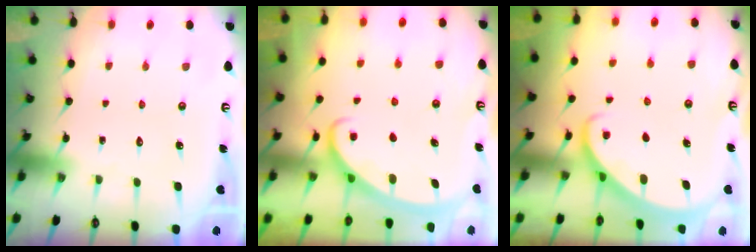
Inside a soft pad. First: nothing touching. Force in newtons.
{"total": 3.0, "press": 3.0, "slide": 0.4}
{"total": 1.9, "press": 1.9, "slide": 0.2}